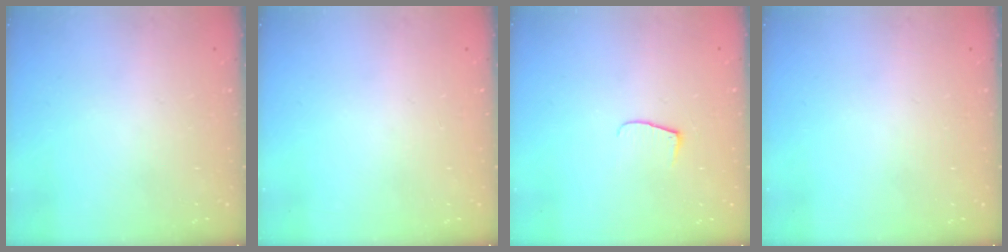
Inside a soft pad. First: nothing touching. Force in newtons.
{"total": 0.0}
{"total": 6.3, "press": 6.2, "slide": 0.8}
{"total": 0.0}